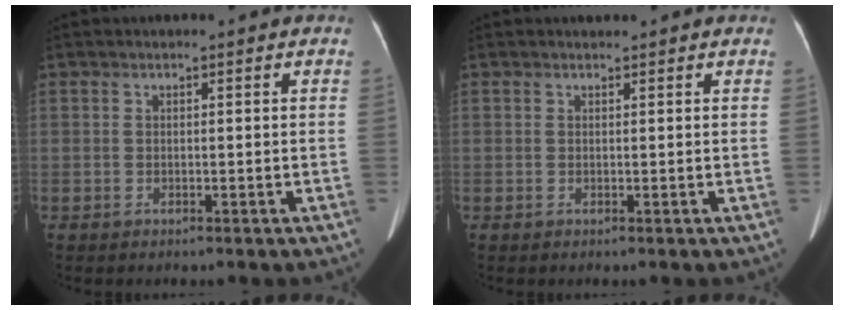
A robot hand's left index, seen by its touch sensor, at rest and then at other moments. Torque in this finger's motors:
{"motor_torque": [0.31, -0.43, 0.01, 0.00]}